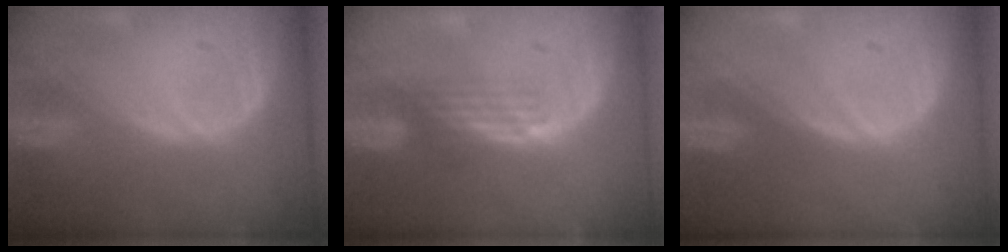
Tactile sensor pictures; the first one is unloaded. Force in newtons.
{"total": 3.3, "press": 2.8, "slide": 1.7}
{"total": 0.0}